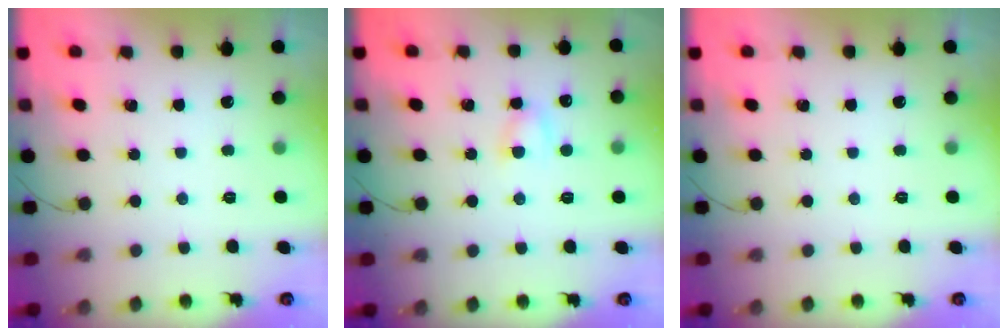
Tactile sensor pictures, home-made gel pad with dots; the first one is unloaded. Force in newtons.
{"total": 3.8, "press": 3.6, "slide": 1.3}
{"total": 0.0}